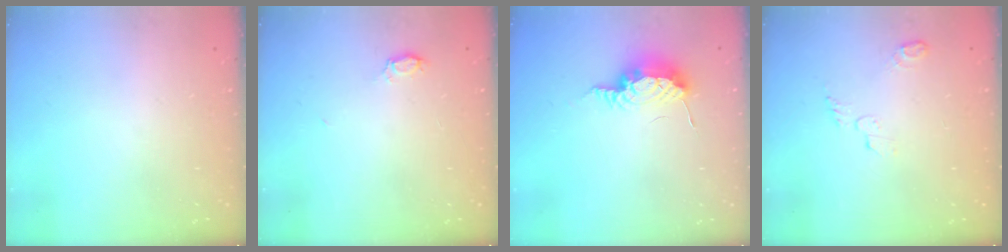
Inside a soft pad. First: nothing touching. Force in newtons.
{"total": 3.1, "press": 3.1, "slide": 0.4}
{"total": 8.4, "press": 8.1, "slide": 2.3}
{"total": 5.4, "press": 5.4, "slide": 0.5}